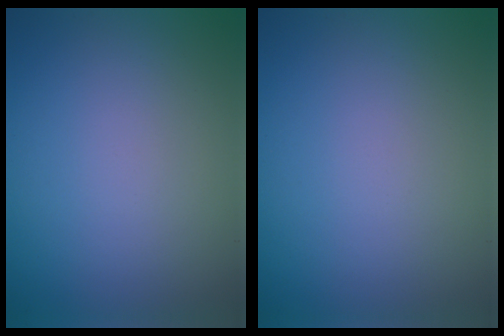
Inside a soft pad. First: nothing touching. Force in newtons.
{"total": 0.0}